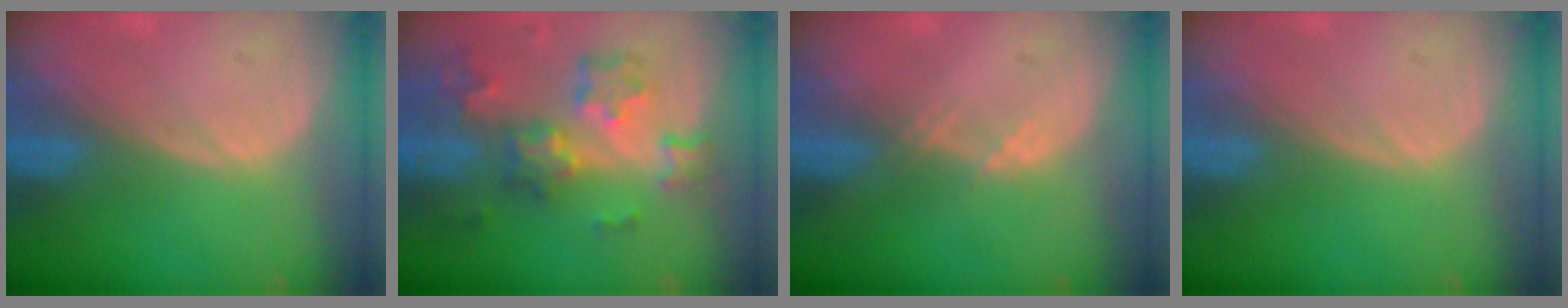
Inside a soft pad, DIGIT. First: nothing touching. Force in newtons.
{"total": 8.8, "press": 7.8, "slide": 4.1}
{"total": 1.3, "press": 1.1, "slide": 0.7}
{"total": 0.0}